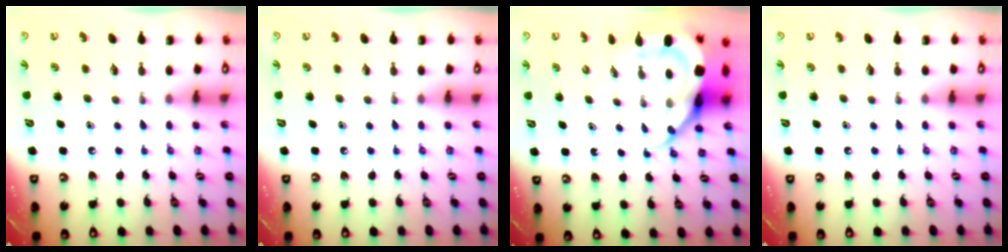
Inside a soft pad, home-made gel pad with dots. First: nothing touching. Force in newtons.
{"total": 0.0}
{"total": 9.7, "press": 9.6, "slide": 1.2}
{"total": 0.0}